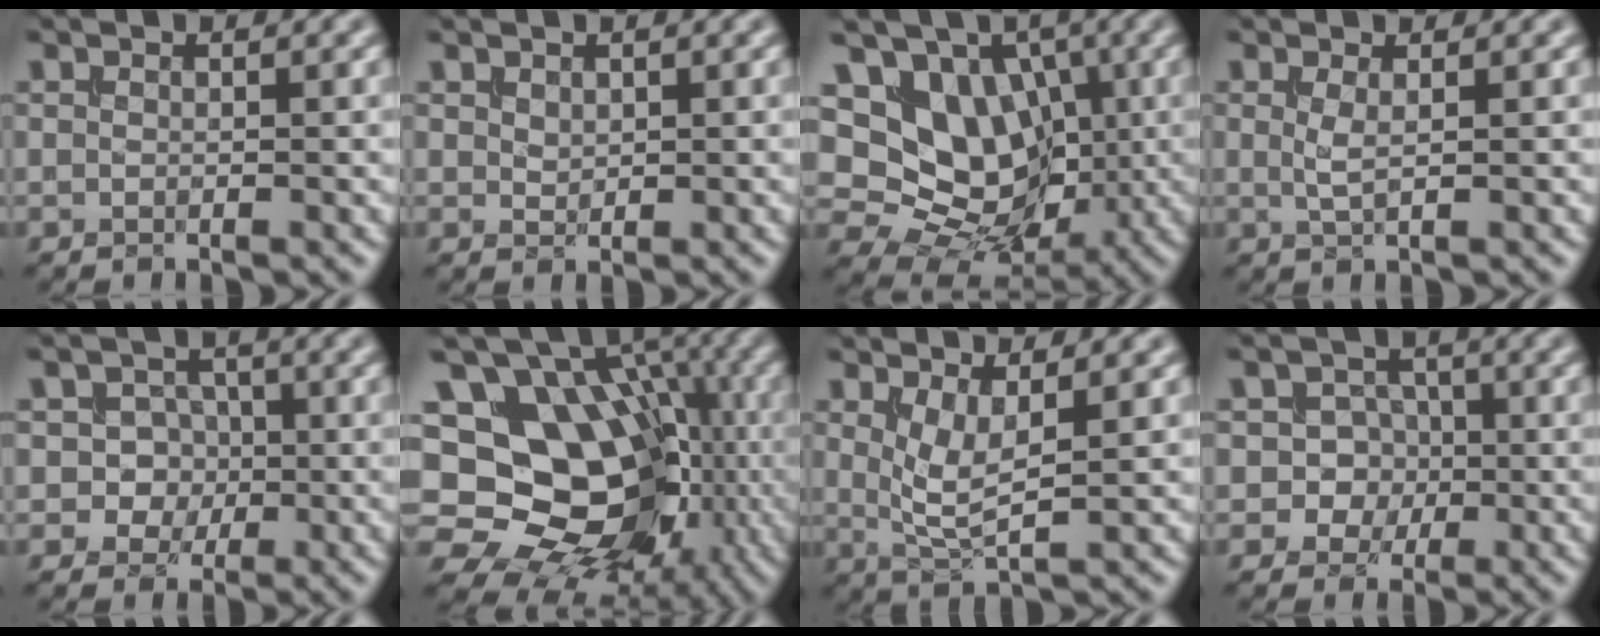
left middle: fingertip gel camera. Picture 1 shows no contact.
{"total": 0.7, "force": [0.4, 0.5, 0.3], "torque": [-0.009, -0.001, 0.013]}
{"total": 10.8, "force": [2.1, 8.6, 6.2], "torque": [-0.107, 0.019, 0.018]}
{"total": 1.3, "force": [0.3, 0.2, 1.3], "torque": [-0.033, -0.003, 0.006]}
{"total": 3.8, "force": [-0.3, 3.5, 1.6], "torque": [-0.006, 0.009, -0.025]}
{"total": 16.4, "force": [-0.7, 12.6, 10.5], "torque": [-0.152, 0.004, 0.008]}
{"total": 3.1, "force": [1.1, 0.9, 2.8], "torque": [-0.064, -0.012, 0.026]}
{"total": 4.3, "force": [-0.6, 3.9, 1.6], "torque": [-0.003, 0.020, -0.032]}